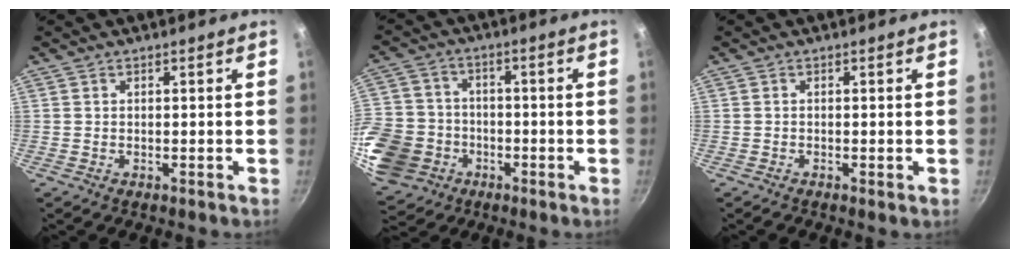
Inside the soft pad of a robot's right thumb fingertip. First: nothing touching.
{"total": 19.4, "force": [-6.2, 15.9, 9.2], "torque": [-0.203, 0.031, -0.111]}
{"total": 0.7, "force": [-0.3, 0.2, 0.6], "torque": [-0.013, 0.002, -0.007]}